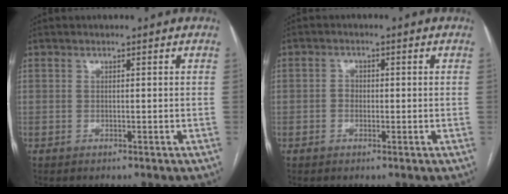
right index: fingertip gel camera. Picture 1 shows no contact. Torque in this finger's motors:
{"motor_torque": [-0.24, -0.13, -0.03, 0.00]}